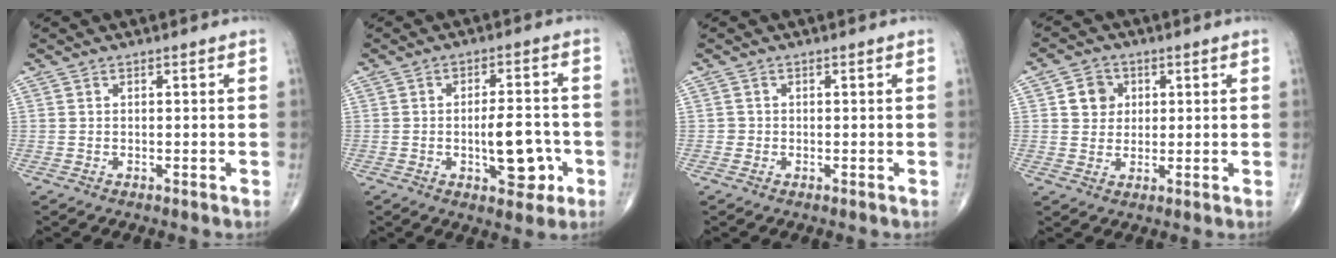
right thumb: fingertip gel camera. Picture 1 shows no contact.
{"total": 8.9, "force": [-2.3, 4.0, 7.6], "torque": [-0.090, 0.017, -0.029]}
{"total": 0.8, "force": [-0.2, 0.8, 0.0], "torque": [0.003, 0.004, -0.005]}
{"total": 5.2, "force": [1.4, 4.6, 1.9], "torque": [-0.006, -0.001, 0.020]}